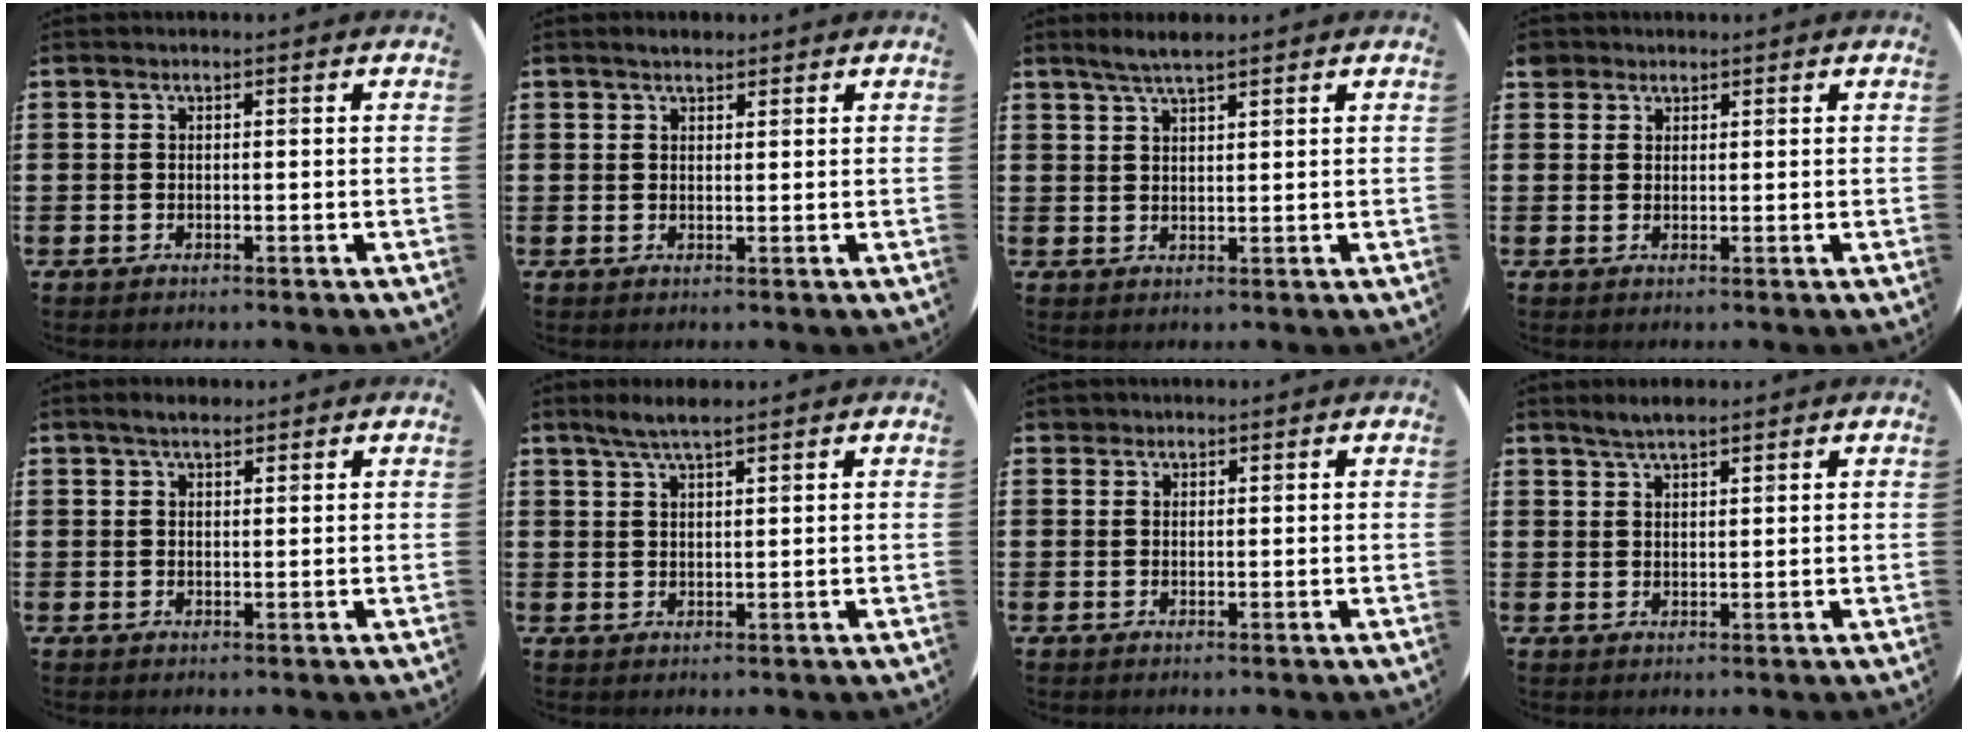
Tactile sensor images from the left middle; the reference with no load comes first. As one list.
[{"total": 1.5, "force": [1.3, 0.4, 0.4], "torque": [-0.001, 0.001, 0.023]}, {"total": 3.1, "force": [2.7, 0.3, 1.4], "torque": [-0.032, 0.001, 0.048]}, {"total": 1.7, "force": [1.4, 0.8, 0.0], "torque": [0.006, 0.001, 0.027]}, {"total": 2.0, "force": [1.7, 0.6, 0.9], "torque": [-0.010, 0.003, 0.030]}, {"total": 3.4, "force": [2.8, 0.4, 1.8], "torque": [-0.040, 0.002, 0.050]}, {"total": 1.1, "force": [1.0, 0.4, 0.0], "torque": [-0.001, 0.003, 0.020]}, {"total": 2.6, "force": [2.4, 0.4, 0.8], "torque": [-0.019, 0.003, 0.045]}]